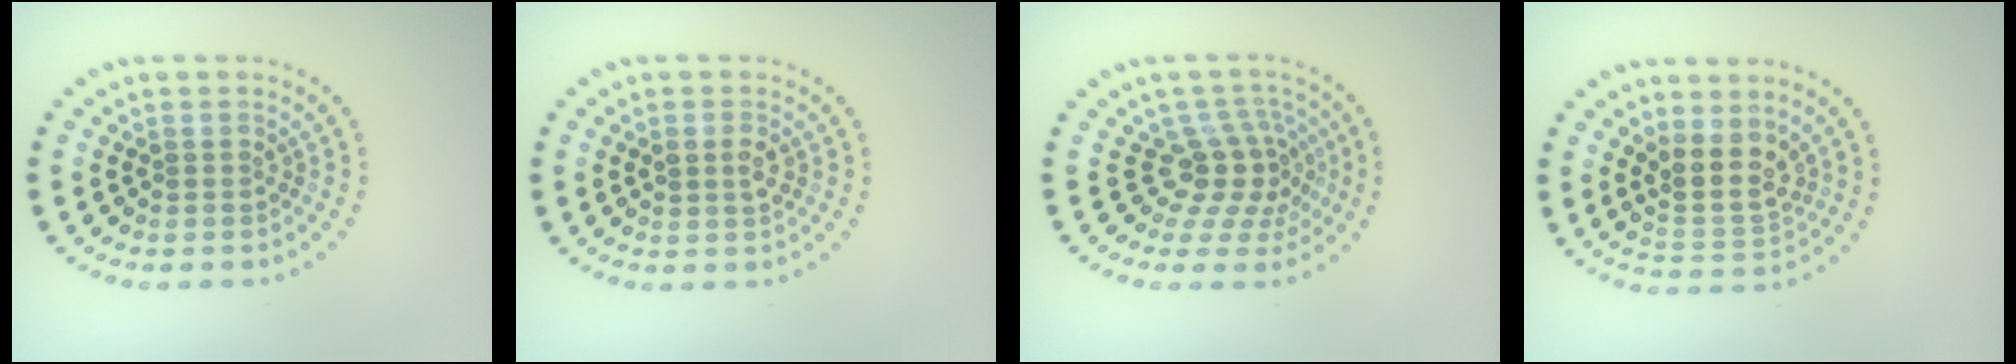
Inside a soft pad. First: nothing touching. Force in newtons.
{"total": 1.5, "press": 1.5, "slide": 0.2}
{"total": 3.8, "press": 2.7, "slide": 2.7}
{"total": 3.5, "press": 2.9, "slide": 2.1}